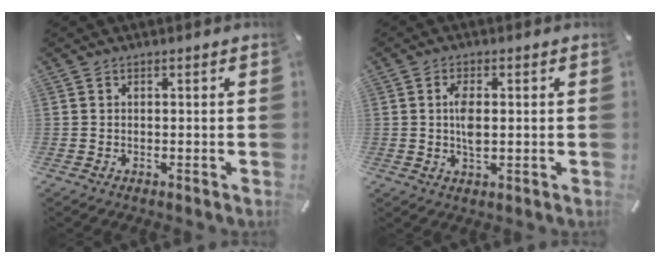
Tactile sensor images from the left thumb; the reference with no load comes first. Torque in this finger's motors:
{"motor_torque": [0.92, 0.90, 0.58, -0.03, 0.01]}